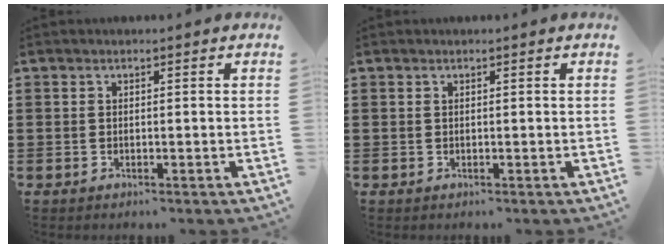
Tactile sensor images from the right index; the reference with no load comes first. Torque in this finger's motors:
{"motor_torque": [0.13, -0.13, 0.01, 0.01]}